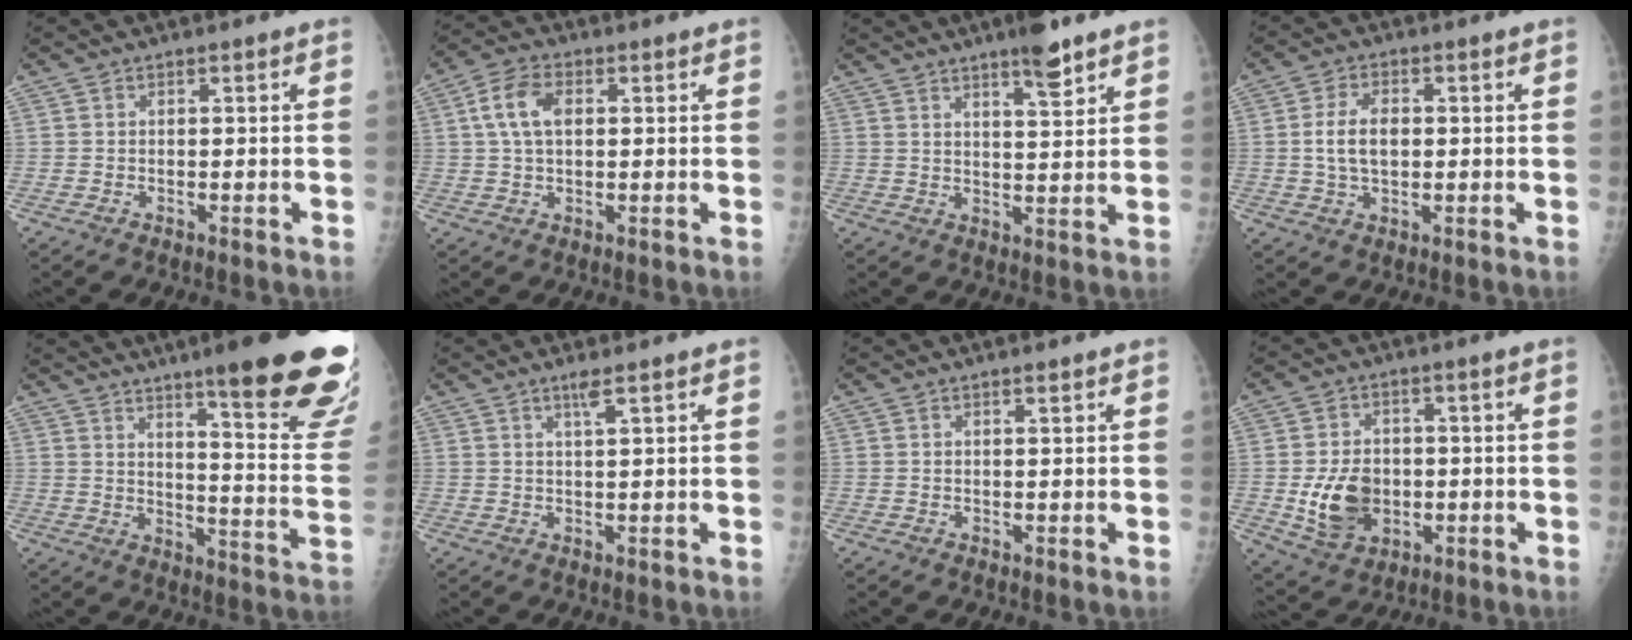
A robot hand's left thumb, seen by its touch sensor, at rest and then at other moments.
{"total": 7.4, "force": [1.5, 4.5, 5.7], "torque": [-0.109, 0.011, 0.025]}
{"total": 6.9, "force": [4.8, 1.3, 4.7], "torque": [-0.061, -0.029, 0.073]}
{"total": 6.5, "force": [0.3, 4.0, 5.2], "torque": [-0.096, 0.005, 0.006]}
{"total": 25.3, "force": [16.8, 3.3, 18.6], "torque": [-0.205, -0.095, 0.224]}
{"total": 2.2, "force": [1.4, -0.1, 1.8], "torque": [-0.036, -0.006, 0.028]}
{"total": 0.7, "force": [0.6, 0.0, 0.5], "torque": [-0.005, -0.003, 0.010]}
{"total": 9.8, "force": [-1.4, 7.4, 6.3], "torque": [-0.084, -0.002, -0.012]}